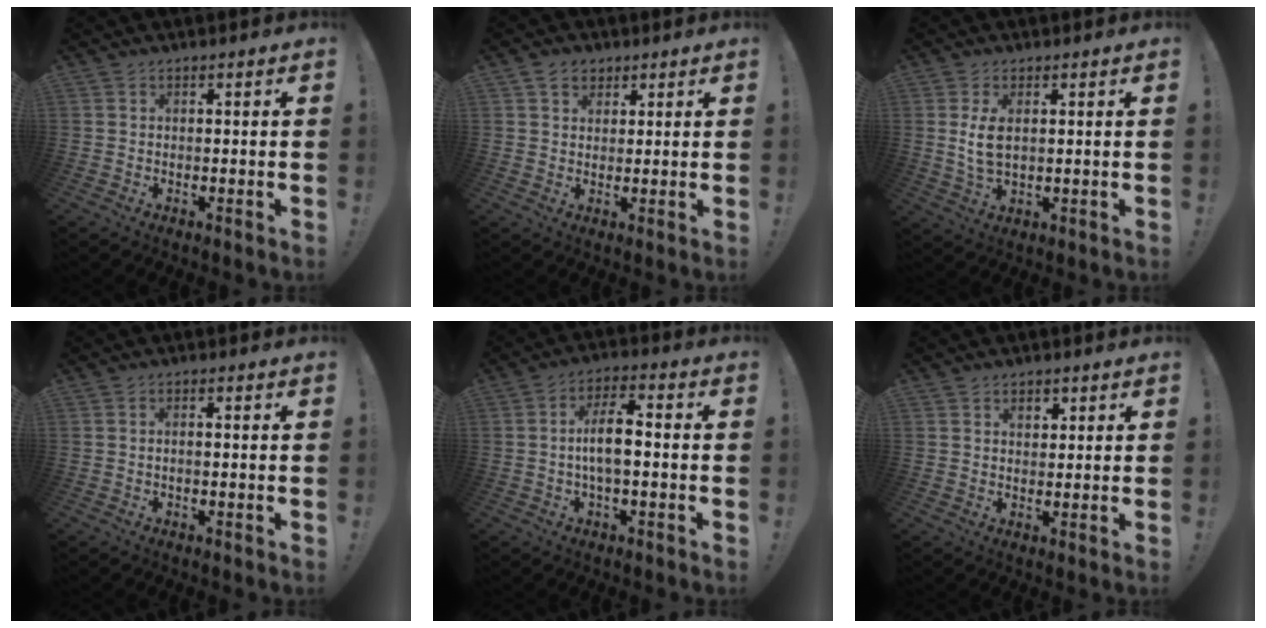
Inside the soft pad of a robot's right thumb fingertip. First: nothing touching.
{"total": 5.1, "force": [2.8, 3.7, 2.0], "torque": [-0.033, -0.003, 0.053]}
{"total": 6.0, "force": [1.3, 3.2, 4.9], "torque": [-0.081, -0.009, 0.018]}
{"total": 1.2, "force": [-0.6, 0.1, 1.1], "torque": [-0.018, 0.001, -0.010]}
{"total": 8.7, "force": [-0.8, 3.3, 8.0], "torque": [-0.142, 0.008, -0.018]}
{"total": 2.4, "force": [1.6, 1.4, 1.1], "torque": [0.000, -0.009, 0.025]}